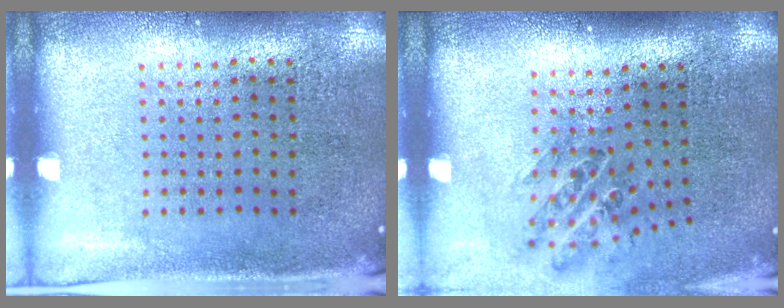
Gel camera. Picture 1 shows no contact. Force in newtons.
{"total": 1.1, "press": 1.0, "slide": 0.4}